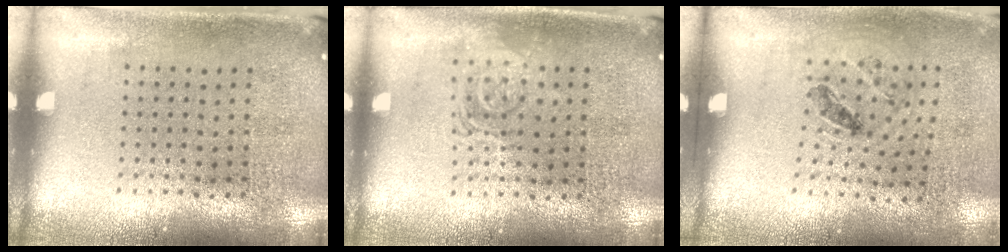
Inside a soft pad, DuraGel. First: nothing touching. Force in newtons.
{"total": 1.2, "press": 1.2, "slide": 0.2}
{"total": 1.2, "press": 0.8, "slide": 1.0}